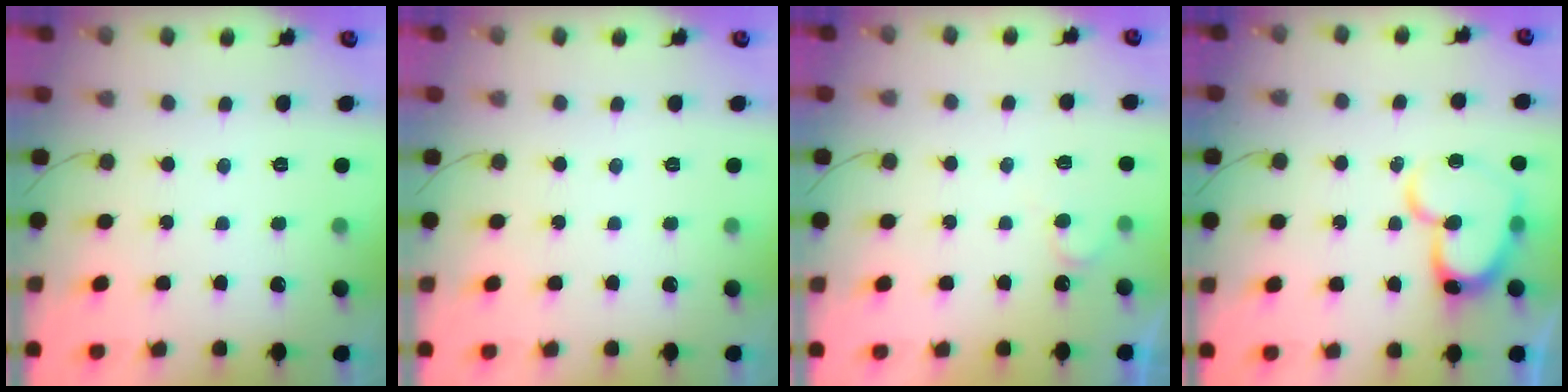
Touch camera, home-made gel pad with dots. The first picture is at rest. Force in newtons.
{"total": 0.0}
{"total": 4.4, "press": 4.4, "slide": 0.3}
{"total": 15.0, "press": 14.9, "slide": 1.6}